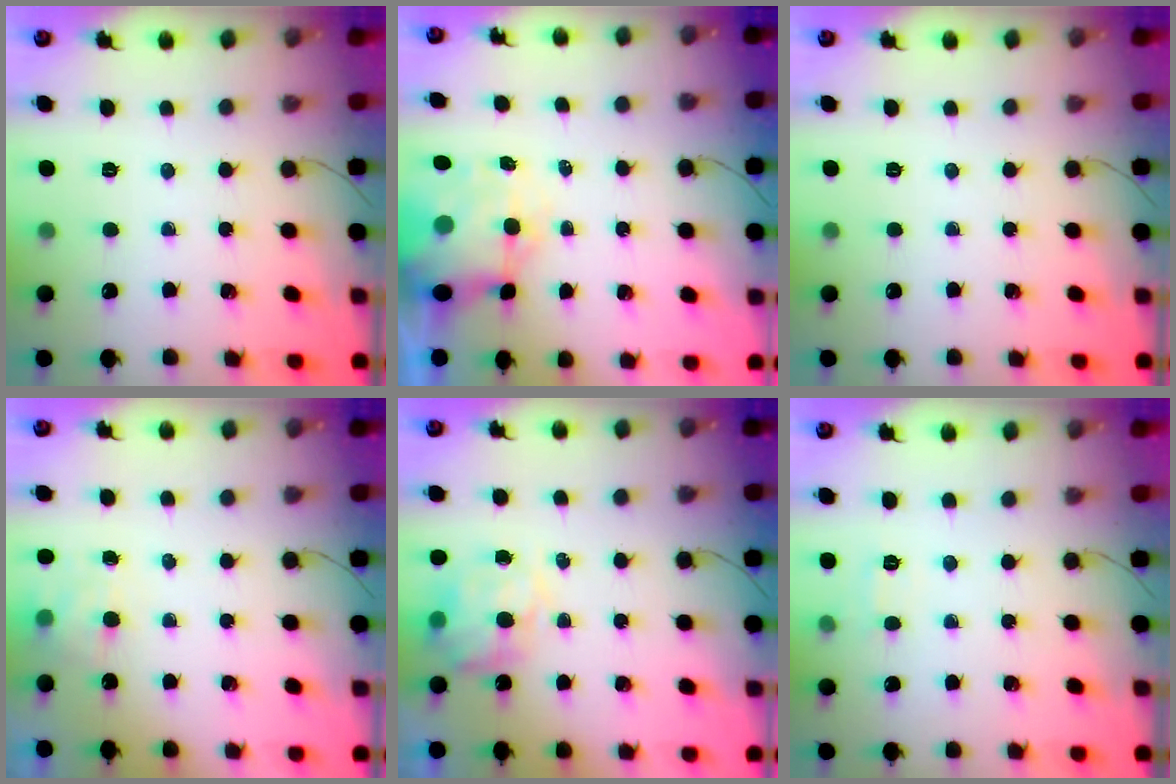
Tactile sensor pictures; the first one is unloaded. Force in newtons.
{"total": 8.4, "press": 8.0, "slide": 2.5}
{"total": 0.0}
{"total": 4.9, "press": 4.8, "slide": 1.0}
{"total": 9.1, "press": 9.0, "slide": 0.6}
{"total": 5.9, "press": 5.7, "slide": 1.6}